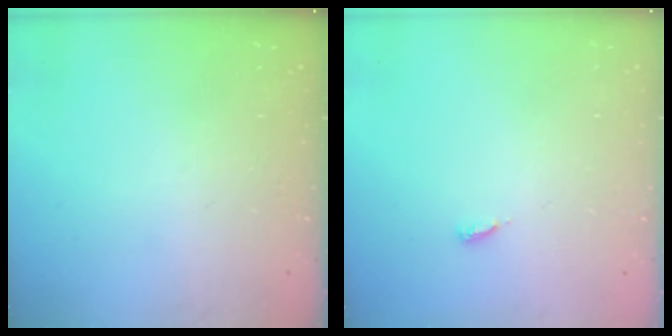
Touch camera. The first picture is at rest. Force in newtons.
{"total": 2.9, "press": 2.9, "slide": 0.2}